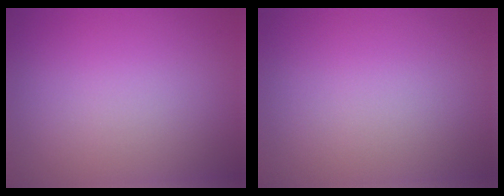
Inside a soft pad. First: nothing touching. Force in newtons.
{"total": 0.0}